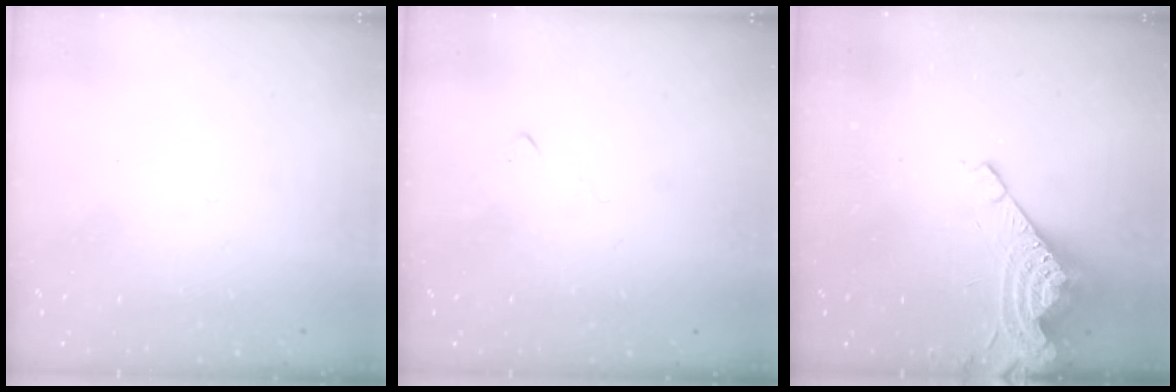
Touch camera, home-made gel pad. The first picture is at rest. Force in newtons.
{"total": 5.4, "press": 5.4, "slide": 0.7}
{"total": 8.3, "press": 8.3, "slide": 0.8}